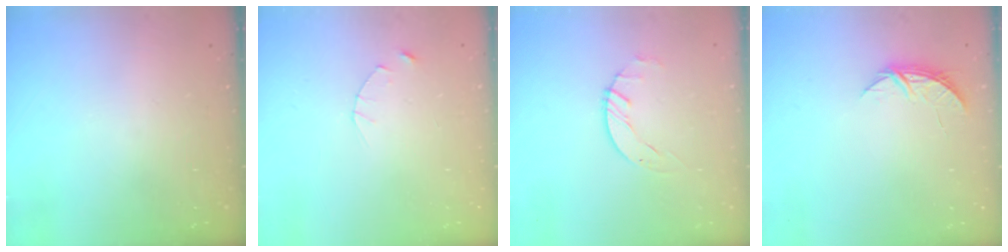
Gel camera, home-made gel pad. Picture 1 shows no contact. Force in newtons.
{"total": 2.5, "press": 2.4, "slide": 0.3}
{"total": 1.4, "press": 1.4, "slide": 0.2}
{"total": 5.1, "press": 5.1, "slide": 0.6}